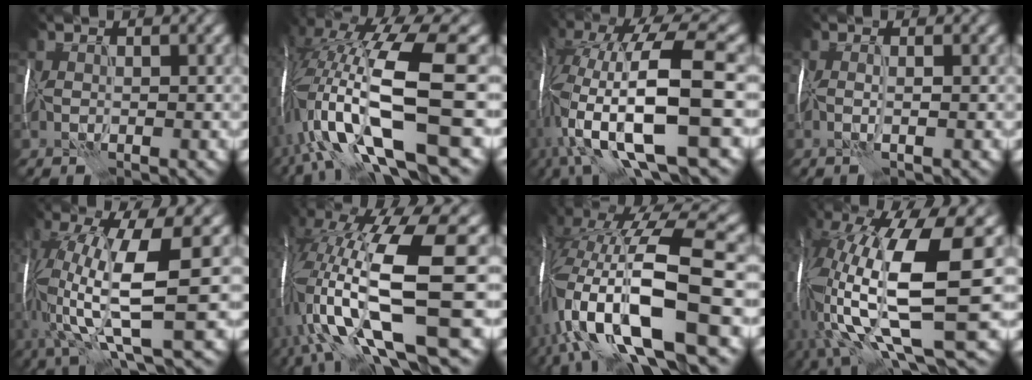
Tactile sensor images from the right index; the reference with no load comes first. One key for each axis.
{"total": 15.0, "fx": -2.6, "fy": 4.4, "fz": 14.1, "tx": -0.264, "ty": 0.008, "tz": -0.030}
{"total": 15.2, "fx": -3.1, "fy": 4.5, "fz": 14.2, "tx": -0.254, "ty": 0.003, "tz": -0.046}
{"total": 0.8, "fx": -0.2, "fy": -0.1, "fz": 0.7, "tx": -0.011, "ty": -0.003, "tz": -0.004}
{"total": 11.6, "fx": 0.3, "fy": 3.3, "fz": 11.1, "tx": -0.206, "ty": -0.010, "tz": 0.012}
{"total": 15.6, "fx": -1.3, "fy": 4.4, "fz": 14.9, "tx": -0.293, "ty": 0.000, "tz": -0.003}
{"total": 15.6, "fx": -4.3, "fy": 5.1, "fz": 14.1, "tx": -0.253, "ty": 0.002, "tz": -0.067}
{"total": 15.7, "fx": 0.2, "fy": 5.2, "fz": 14.8, "tx": -0.305, "ty": -0.010, "tz": 0.025}